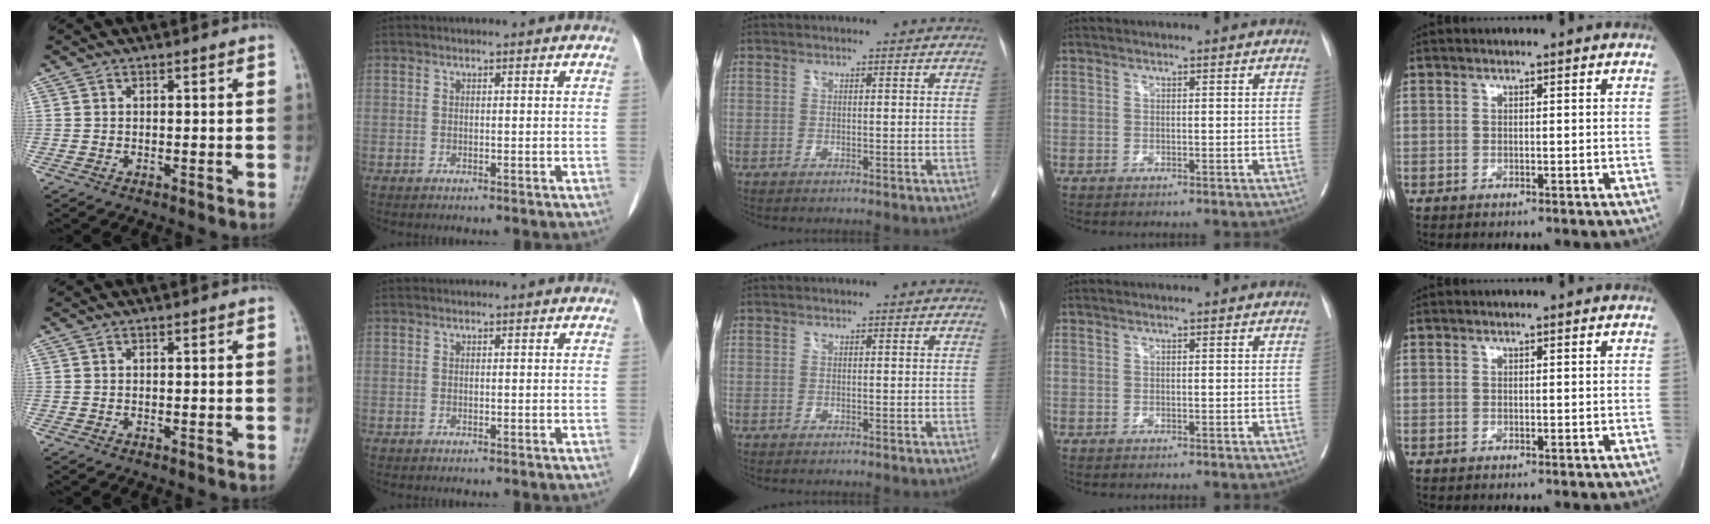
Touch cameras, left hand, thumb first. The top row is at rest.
{}